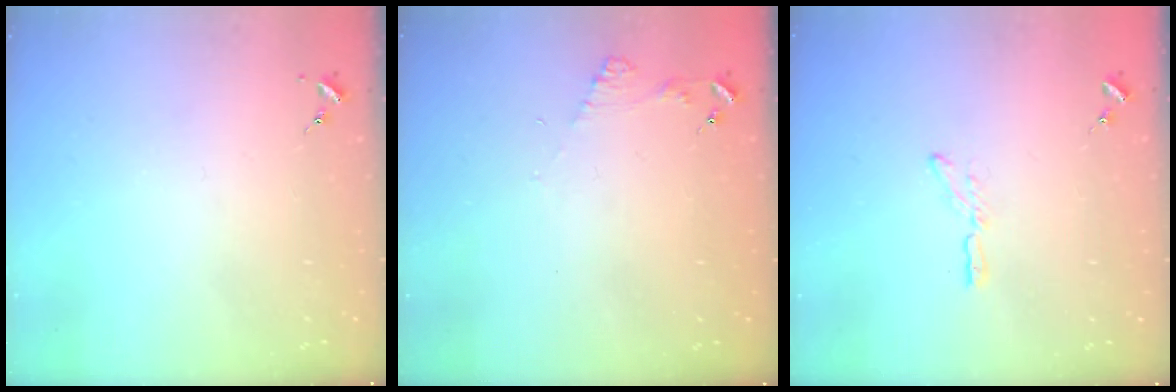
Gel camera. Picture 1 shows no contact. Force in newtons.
{"total": 5.5, "press": 5.5, "slide": 0.6}
{"total": 5.3, "press": 5.2, "slide": 0.3}